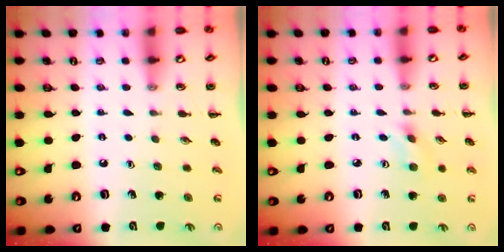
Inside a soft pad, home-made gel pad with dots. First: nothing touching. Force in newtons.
{"total": 1.4, "press": 1.3, "slide": 0.5}